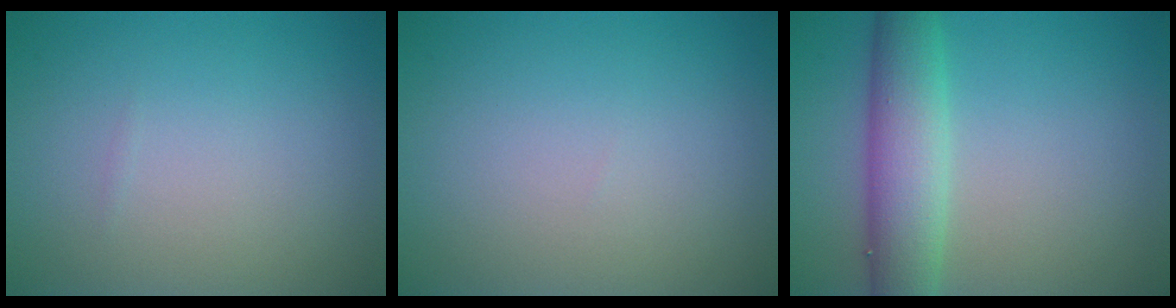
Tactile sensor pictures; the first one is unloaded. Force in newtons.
{"total": 0.0}
{"total": 5.5, "press": 5.5, "slide": 0.4}